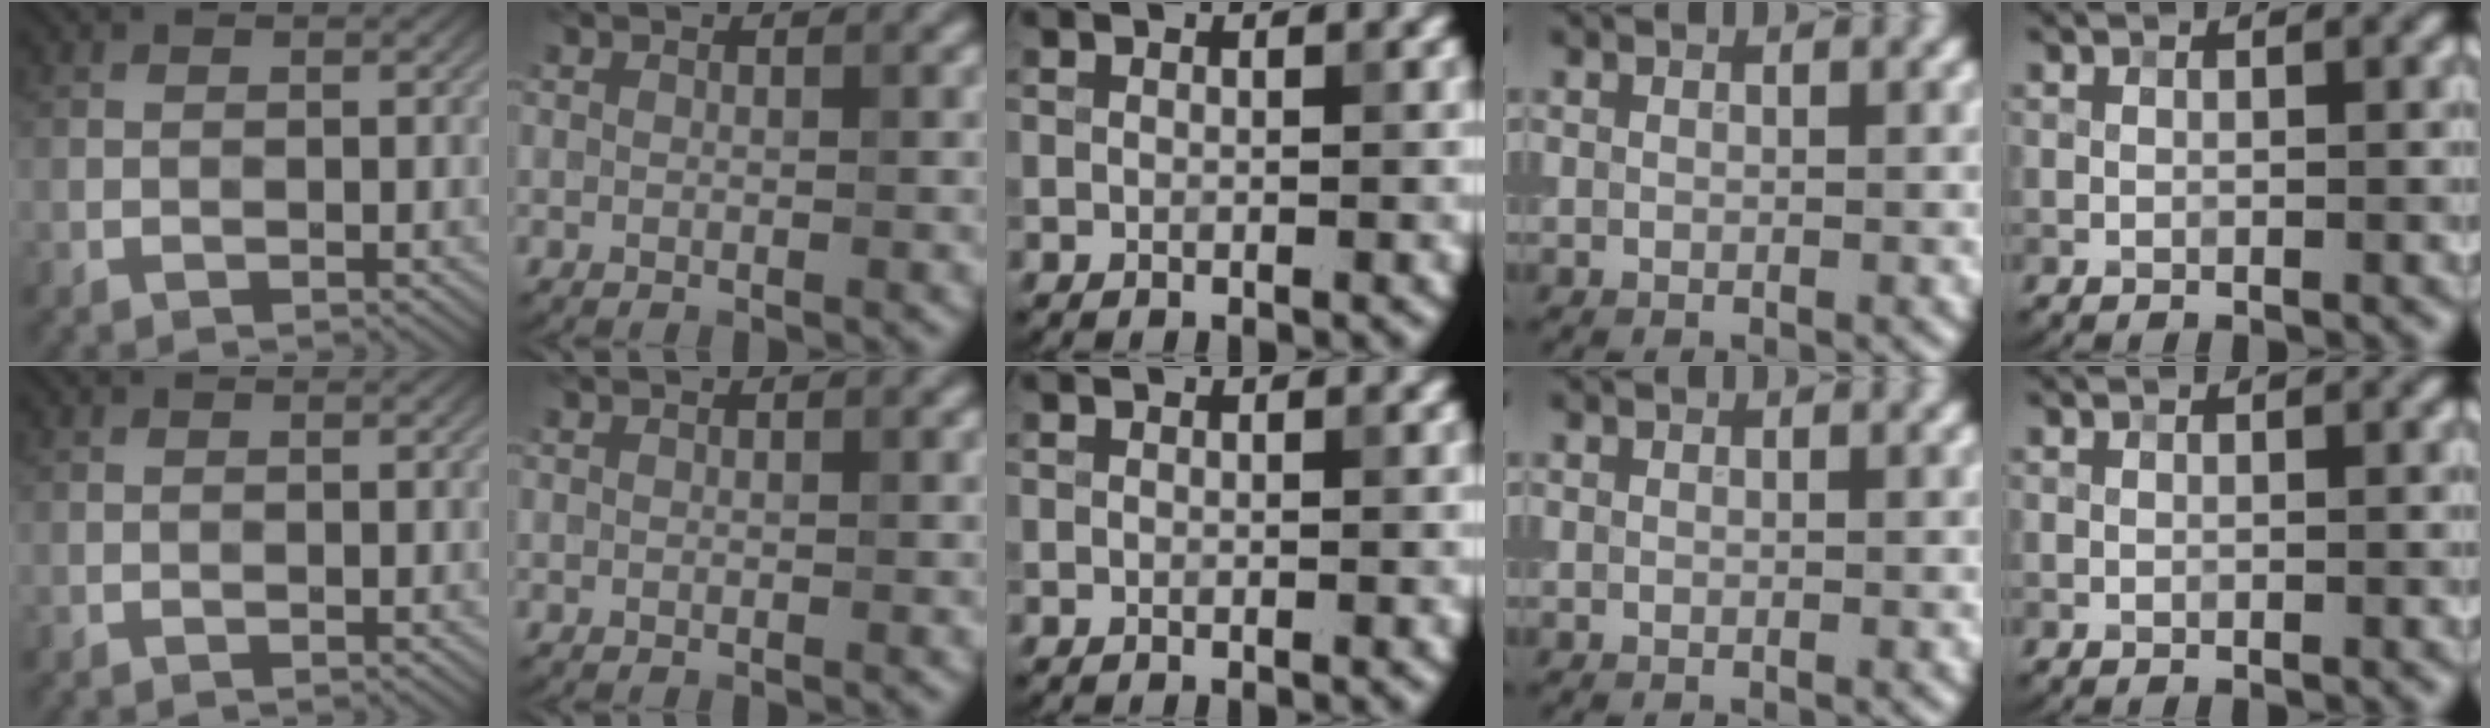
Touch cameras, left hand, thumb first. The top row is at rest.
{}